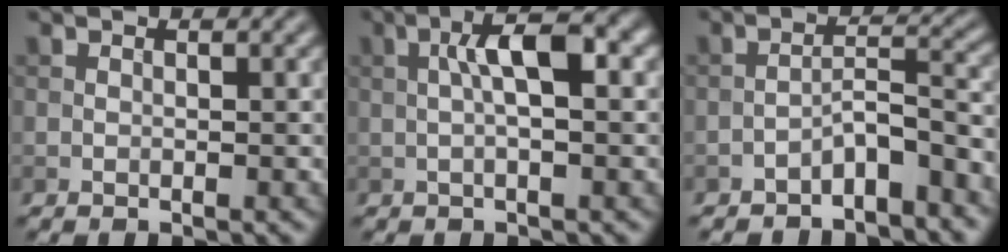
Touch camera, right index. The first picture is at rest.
{"total": 4.8, "force": [0.7, 1.1, 4.6], "torque": [-0.082, 0.013, 0.009]}
{"total": 4.3, "force": [-3.2, 0.9, 2.8], "torque": [-0.045, 0.015, -0.058]}